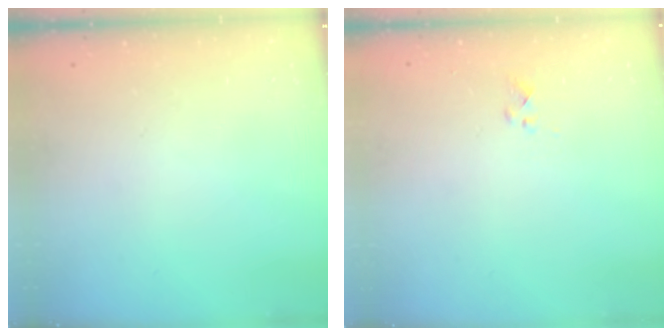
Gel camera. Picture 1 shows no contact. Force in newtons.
{"total": 2.2, "press": 2.1, "slide": 0.7}